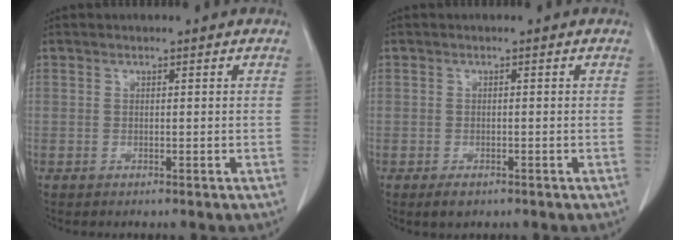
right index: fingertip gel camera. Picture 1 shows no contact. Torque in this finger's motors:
{"motor_torque": [-0.11, -0.15, -0.20, -0.05]}